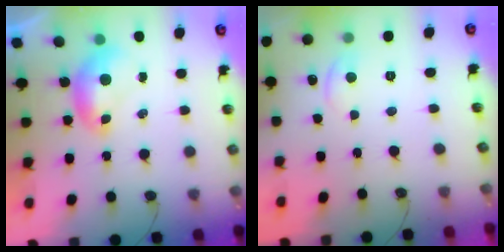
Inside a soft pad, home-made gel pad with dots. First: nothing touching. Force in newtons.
{"total": 2.1, "press": 2.1, "slide": 0.5}